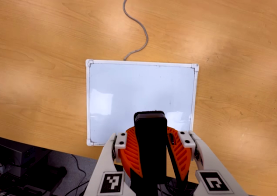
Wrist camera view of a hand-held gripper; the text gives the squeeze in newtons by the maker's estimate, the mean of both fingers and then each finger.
{"total": 12.6, "left": 11.5, "right": 13.8}